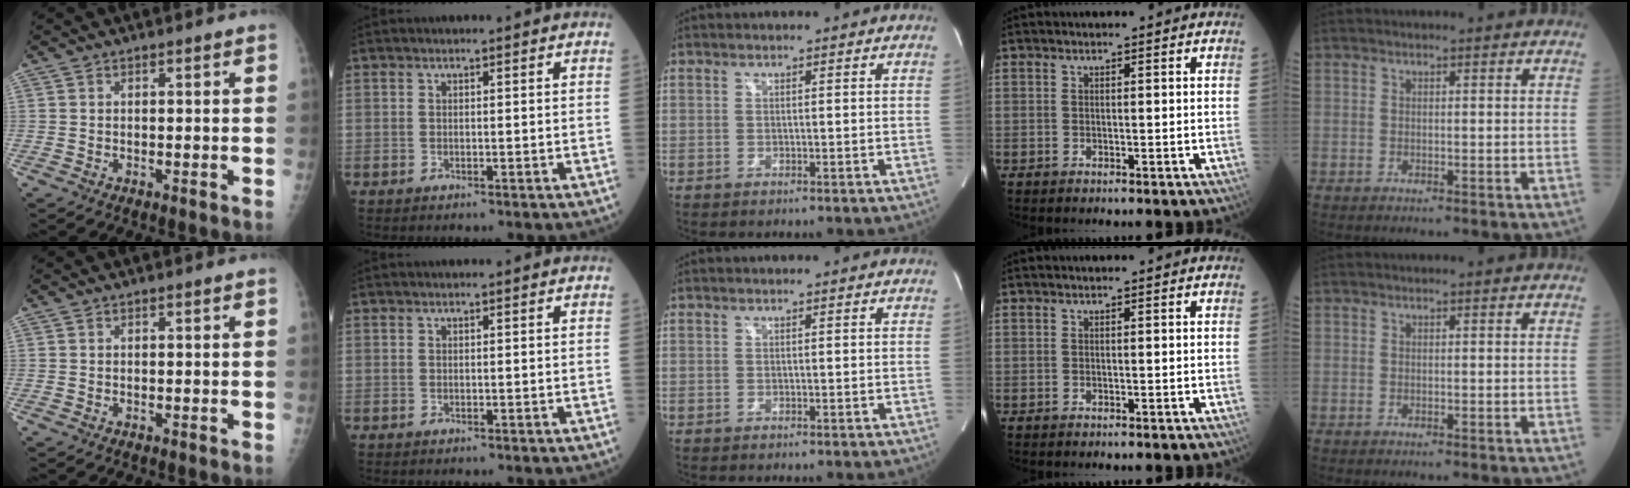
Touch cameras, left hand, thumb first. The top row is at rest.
{}